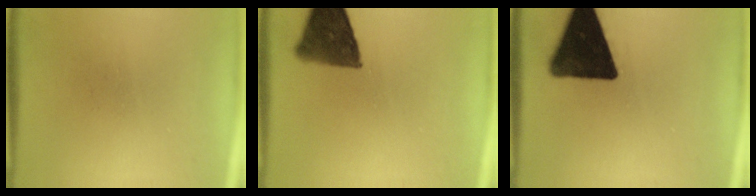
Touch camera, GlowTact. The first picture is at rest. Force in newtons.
{"total": 11.1}
{"total": 18.4}